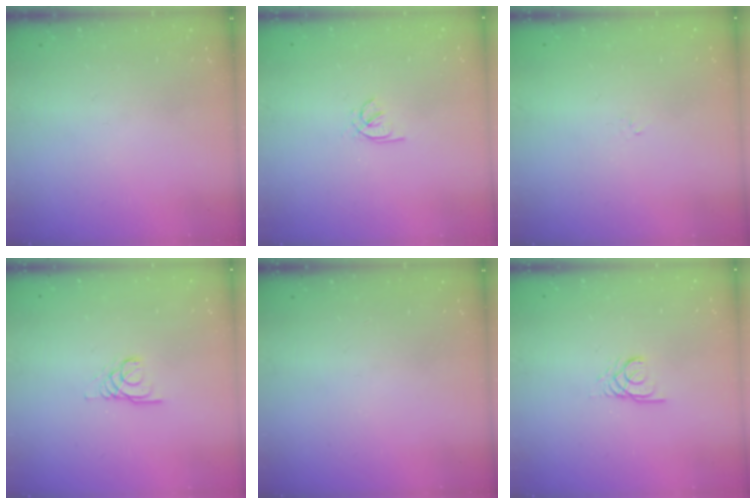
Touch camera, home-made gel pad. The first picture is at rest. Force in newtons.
{"total": 1.8, "press": 1.8, "slide": 0.5}
{"total": 1.2, "press": 1.2, "slide": 0.4}
{"total": 3.1, "press": 3.1, "slide": 0.2}
{"total": 0.0}
{"total": 2.4, "press": 2.4, "slide": 0.1}